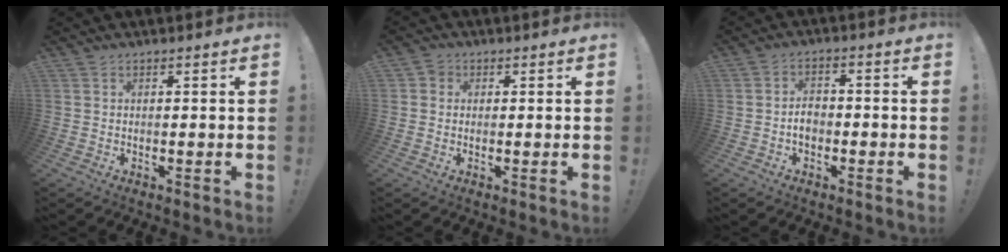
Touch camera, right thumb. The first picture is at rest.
{"total": 2.1, "force": [0.2, 2.0, 0.6], "torque": [-0.010, 0.003, 0.003]}
{"total": 4.4, "force": [-1.6, 3.0, 2.8], "torque": [-0.048, 0.003, -0.031]}